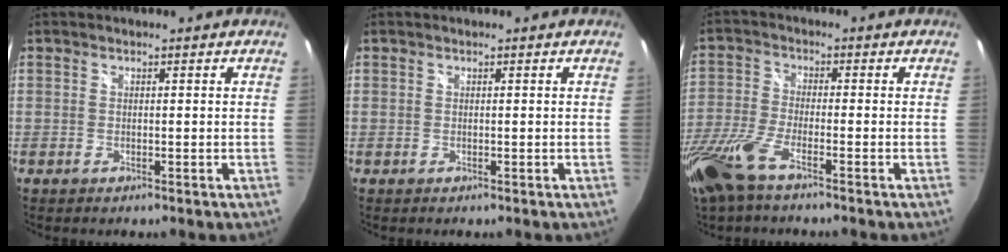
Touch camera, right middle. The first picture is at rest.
{"total": 0.0}
{"total": 10.1, "force": [-6.8, 2.4, 7.0], "torque": [-0.167, -0.031, -0.141]}